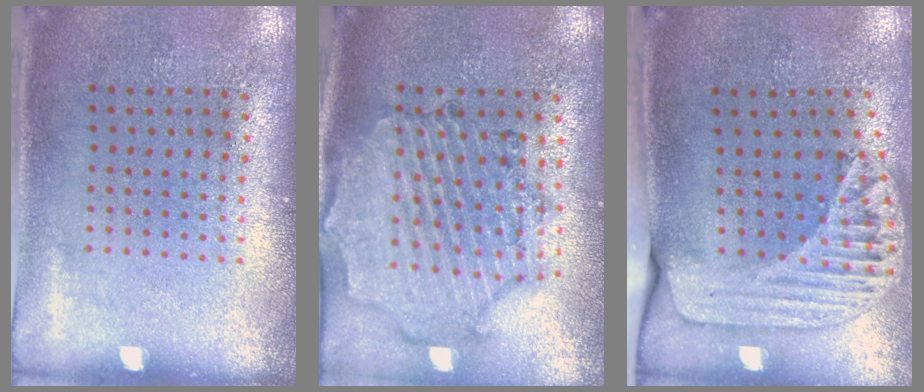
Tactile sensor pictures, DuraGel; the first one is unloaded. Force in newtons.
{"total": 1.6, "press": 1.6, "slide": 0.4}
{"total": 1.8, "press": 1.5, "slide": 1.0}